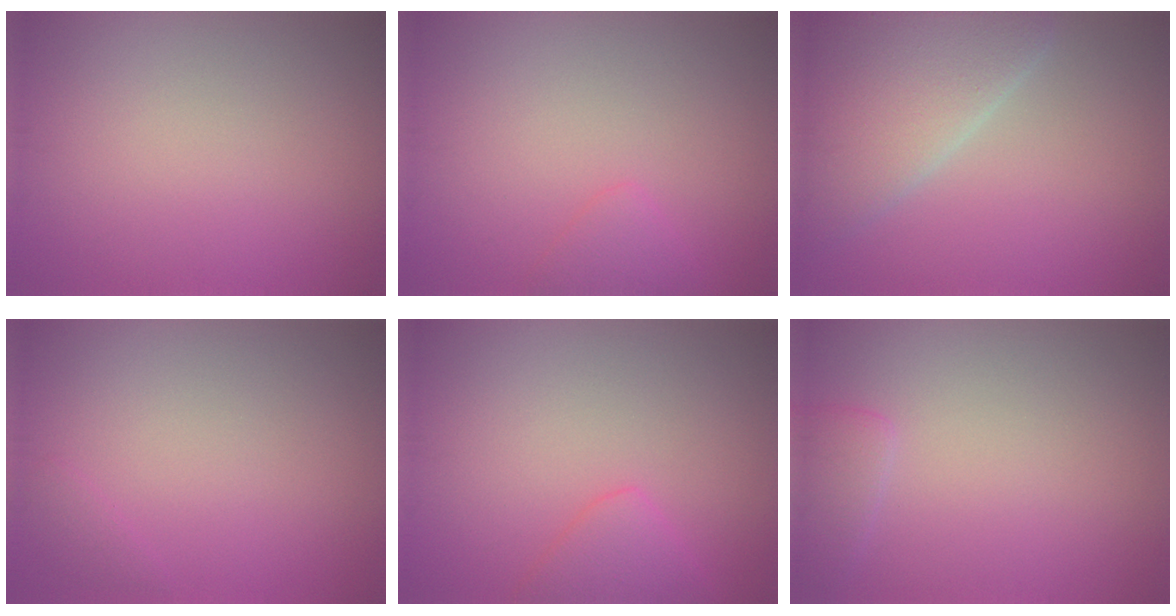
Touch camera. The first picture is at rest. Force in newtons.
{"total": 1.5, "press": 1.5, "slide": 0.1}
{"total": 6.4, "press": 6.4, "slide": 0.6}
{"total": 0.7, "press": 0.7, "slide": 0.0}
{"total": 2.7, "press": 2.7, "slide": 0.2}
{"total": 1.6, "press": 1.5, "slide": 0.2}